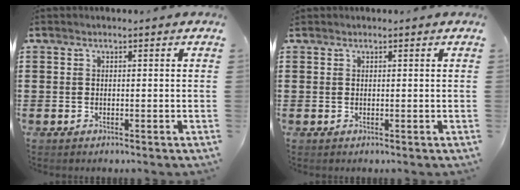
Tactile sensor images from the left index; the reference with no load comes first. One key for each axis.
{"total": 0.0}